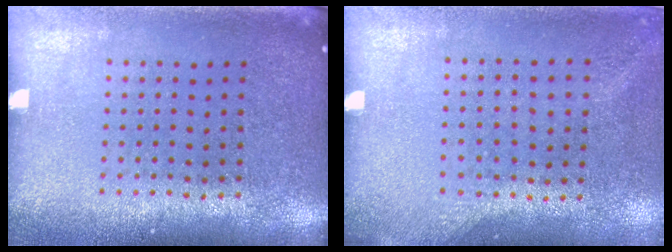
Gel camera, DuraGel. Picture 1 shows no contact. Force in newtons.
{"total": 1.4, "press": 1.0, "slide": 0.9}